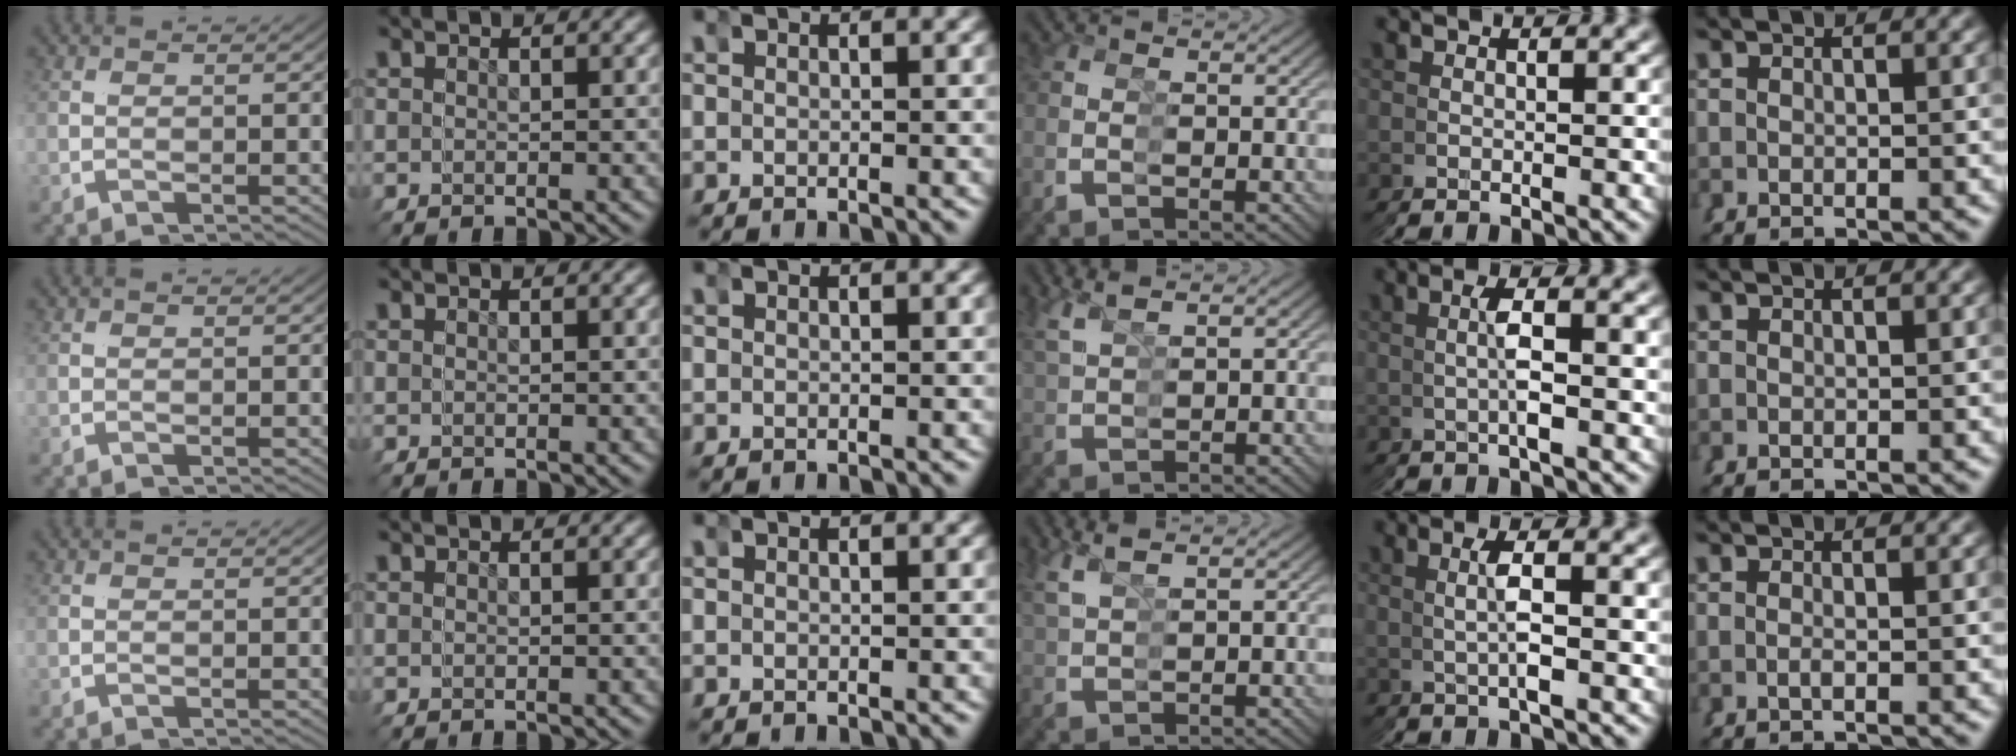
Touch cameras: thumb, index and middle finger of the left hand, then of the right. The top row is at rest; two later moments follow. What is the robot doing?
{"motion": "grasp_and_lifting", "object": "pipette"}